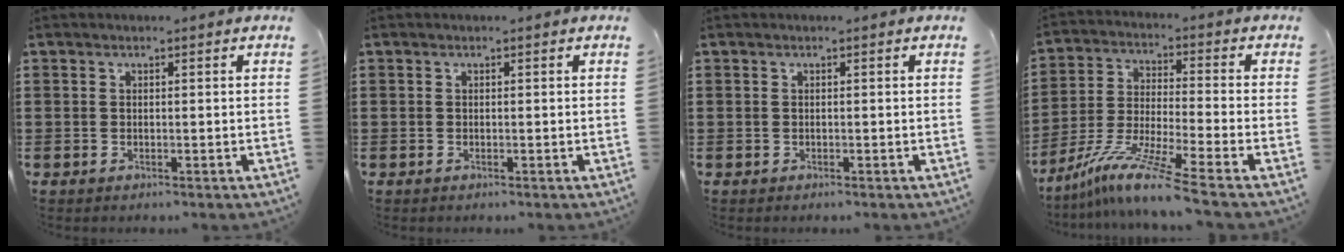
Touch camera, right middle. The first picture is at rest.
{"total": 0.0}
{"total": 0.0}
{"total": 9.8, "force": [-7.6, -0.3, 6.2], "torque": [-0.130, -0.009, -0.154]}